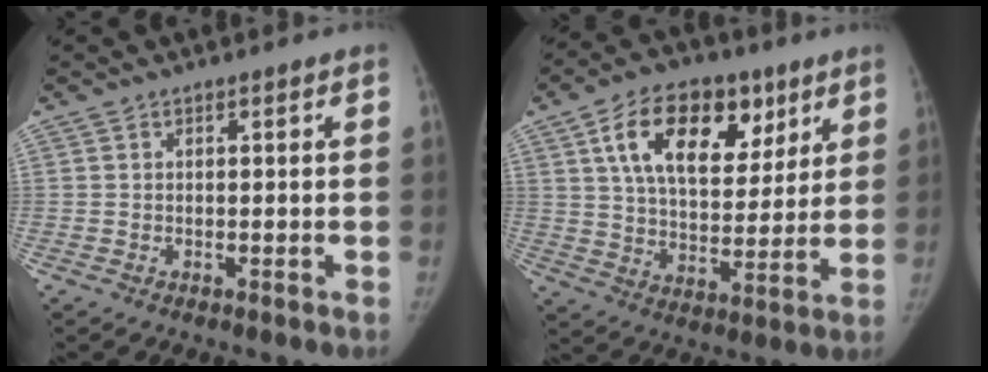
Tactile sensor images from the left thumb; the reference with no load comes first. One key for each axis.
{"total": 19.1, "fx": 8.5, "fy": 11.2, "fz": 13.0, "tx": -0.172, "ty": -0.018, "tz": 0.143}